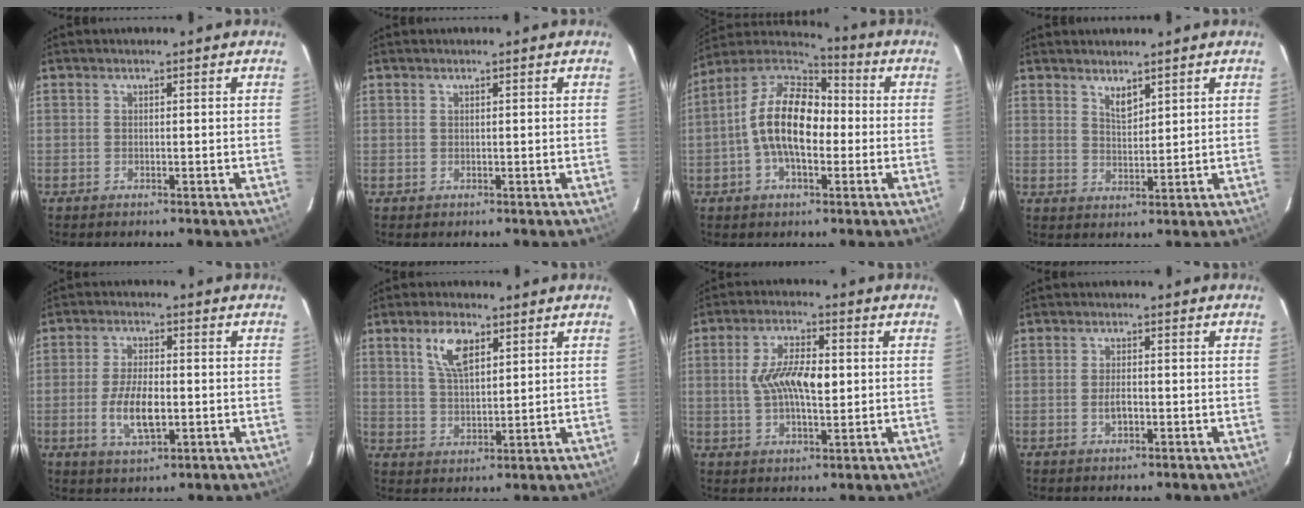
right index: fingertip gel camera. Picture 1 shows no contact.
{"total": 0.7, "force": [0.2, 0.6, 0.0], "torque": [0.004, 0.004, 0.003]}
{"total": 14.2, "force": [-1.8, 7.5, 11.9], "torque": [-0.227, 0.019, -0.044]}
{"total": 3.3, "force": [2.6, 1.1, 1.7], "torque": [-0.028, -0.002, 0.046]}
{"total": 8.2, "force": [-2.0, 3.4, 7.2], "torque": [-0.146, -0.005, -0.035]}
{"total": 7.4, "force": [3.7, 3.3, 5.4], "torque": [-0.103, 0.011, 0.075]}
{"total": 9.3, "force": [0.5, 3.7, 8.5], "torque": [-0.158, 0.009, 0.009]}
{"total": 2.5, "force": [-0.8, 1.0, 2.2], "torque": [-0.042, 0.001, -0.015]}